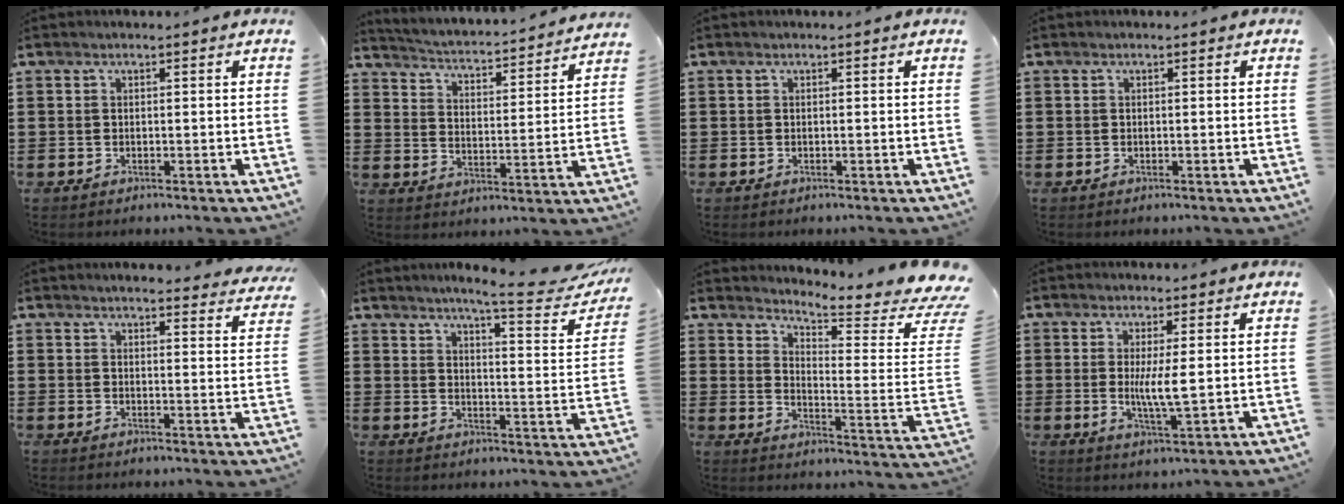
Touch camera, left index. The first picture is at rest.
{"total": 2.7, "force": [2.6, -0.5, 0.4], "torque": [-0.027, -0.035, 0.033]}
{"total": 0.0}
{"total": 0.0}
{"total": 3.1, "force": [3.0, -0.4, 0.5], "torque": [-0.016, -0.018, 0.051]}
{"total": 7.2, "force": [5.9, -0.4, 4.1], "torque": [-0.071, -0.043, 0.089]}
{"total": 5.5, "force": [5.1, -0.3, 2.0], "torque": [-0.054, -0.062, 0.083]}
{"total": 4.9, "force": [0.5, 0.6, 4.8], "torque": [-0.090, -0.004, 0.008]}